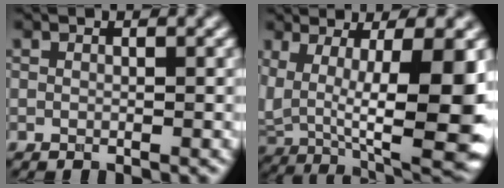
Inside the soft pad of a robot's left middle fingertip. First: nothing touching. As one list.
[{"total": 15.0, "force": [1.0, 5.8, 13.8], "torque": [-0.210, -0.011, 0.042]}]